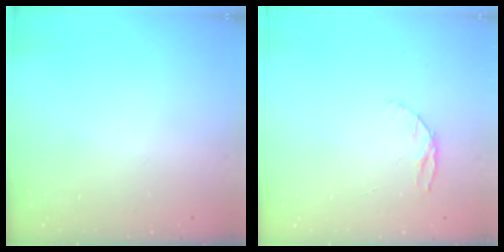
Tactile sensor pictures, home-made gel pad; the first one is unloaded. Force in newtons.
{"total": 4.9, "press": 4.8, "slide": 0.5}